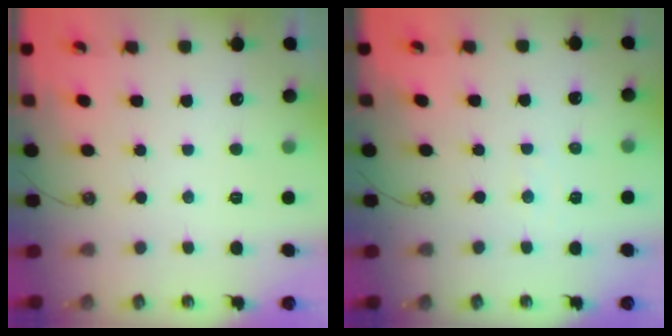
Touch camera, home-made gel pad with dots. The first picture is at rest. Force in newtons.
{"total": 4.0, "press": 4.0, "slide": 0.5}